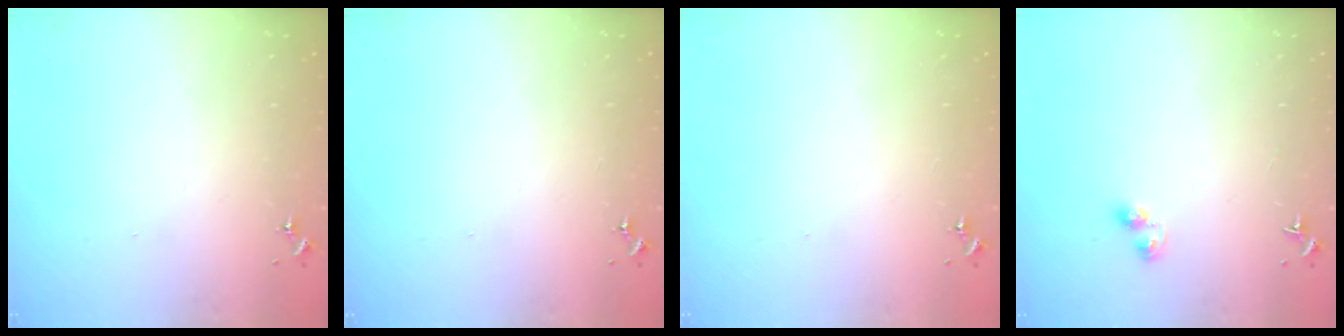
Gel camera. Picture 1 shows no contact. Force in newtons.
{"total": 0.0}
{"total": 0.0}
{"total": 4.8, "press": 4.7, "slide": 0.5}